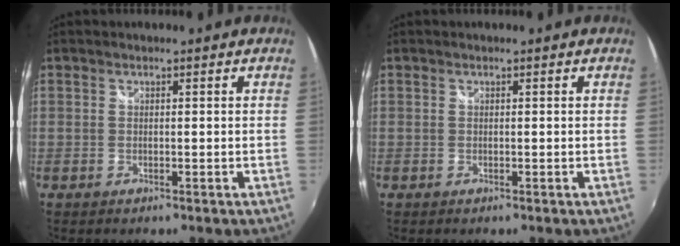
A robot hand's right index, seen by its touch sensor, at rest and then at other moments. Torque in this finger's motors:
{"motor_torque": [-0.03, 0.03, 0.00, 0.00]}